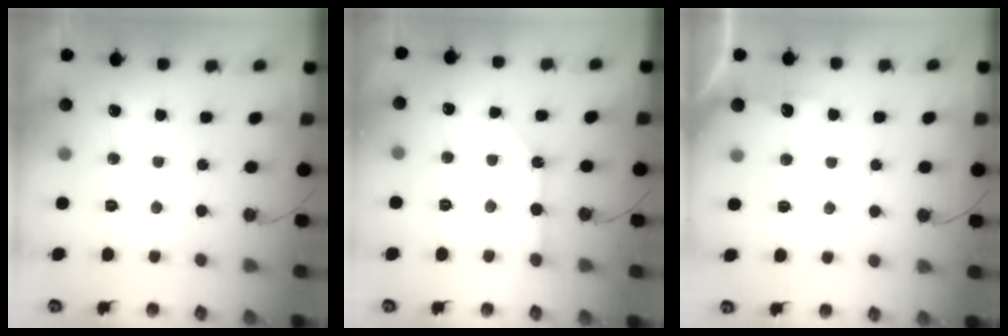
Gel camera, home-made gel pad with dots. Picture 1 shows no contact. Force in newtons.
{"total": 2.4, "press": 2.4, "slide": 0.4}
{"total": 5.2, "press": 5.1, "slide": 0.7}